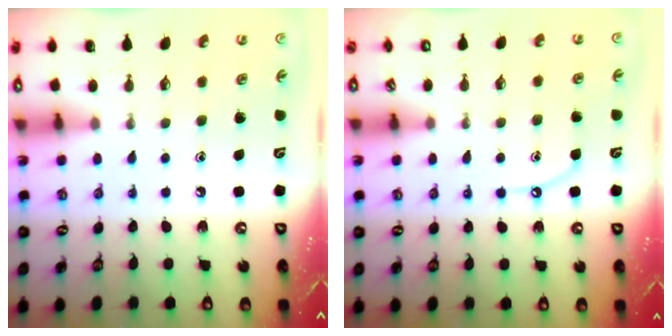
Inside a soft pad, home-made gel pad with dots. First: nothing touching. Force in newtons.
{"total": 6.1, "press": 6.0, "slide": 0.7}